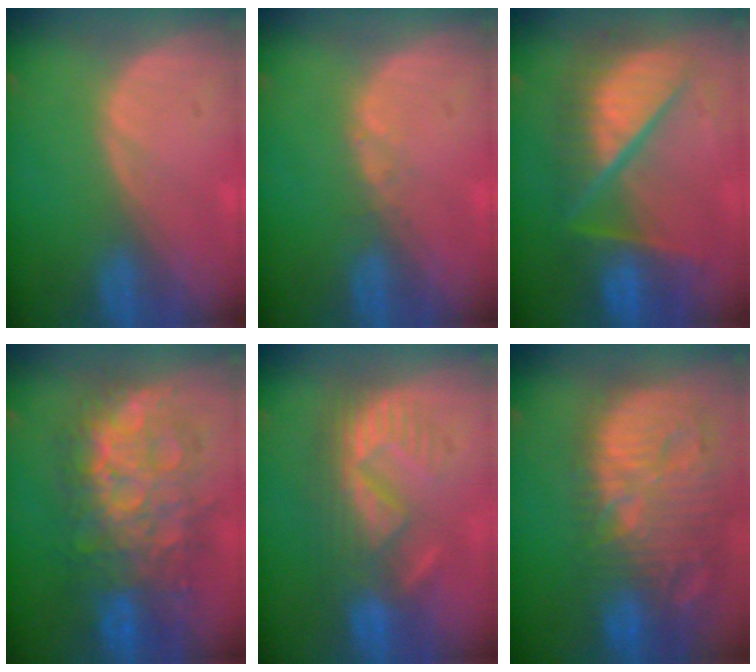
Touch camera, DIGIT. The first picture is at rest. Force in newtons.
{"total": 0.8, "press": 0.7, "slide": 0.1}
{"total": 11.0, "press": 10.9, "slide": 1.1}
{"total": 12.4, "press": 12.4, "slide": 1.2}
{"total": 9.0, "press": 8.4, "slide": 3.2}
{"total": 14.7, "press": 12.7, "slide": 7.3}